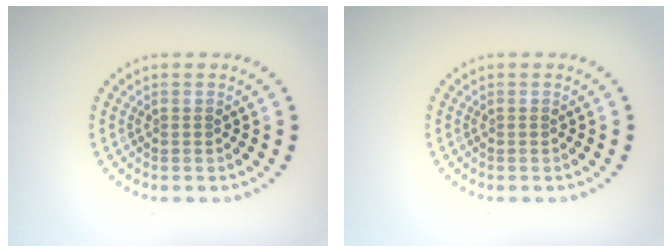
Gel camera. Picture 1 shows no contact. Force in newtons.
{"total": 0.0}